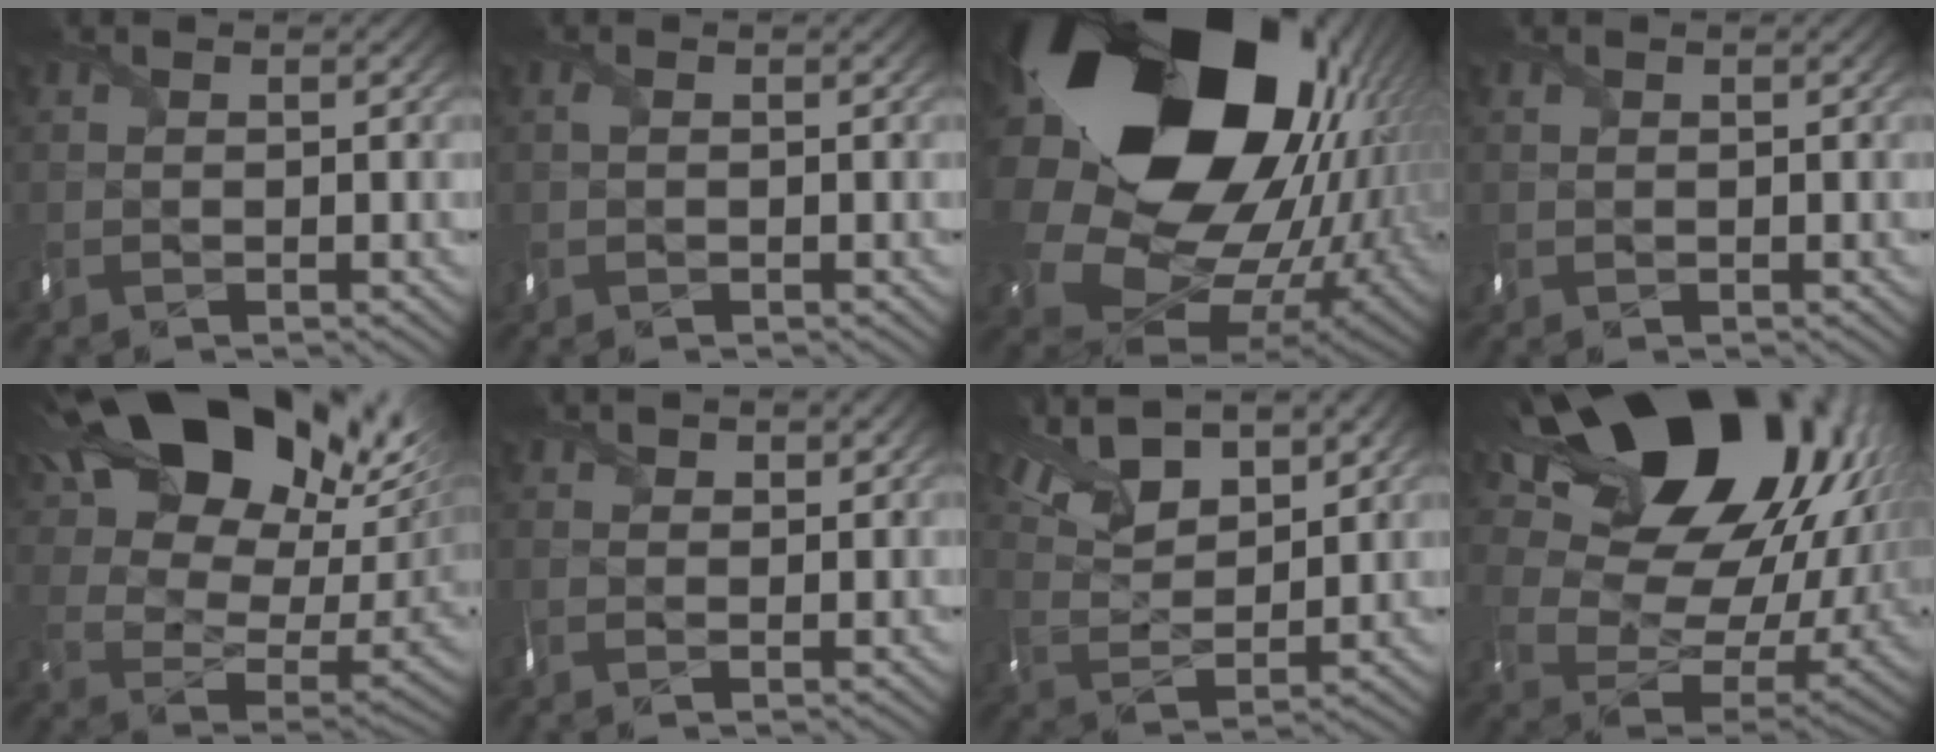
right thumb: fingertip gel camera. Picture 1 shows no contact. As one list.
[{"total": 1.2, "force": [0.1, 0.9, 0.8], "torque": [-0.027, 0.001, 0.000]}, {"total": 25.6, "force": [7.6, 19.6, 14.6], "torque": [-0.344, -0.030, 0.161]}, {"total": 1.0, "force": [0.3, 0.9, 0.2], "torque": [-0.007, 0.000, 0.005]}, {"total": 24.5, "force": [13.8, 13.6, 15.0], "torque": [-0.298, 0.055, 0.255]}, {"total": 2.6, "force": [1.9, 1.4, 1.2], "torque": [-0.026, 0.005, 0.033]}, {"total": 9.9, "force": [6.8, 3.9, 6.0], "torque": [-0.145, 0.012, 0.132]}, {"total": 22.8, "force": [10.5, 14.3, 14.2], "torque": [-0.263, 0.016, 0.203]}]